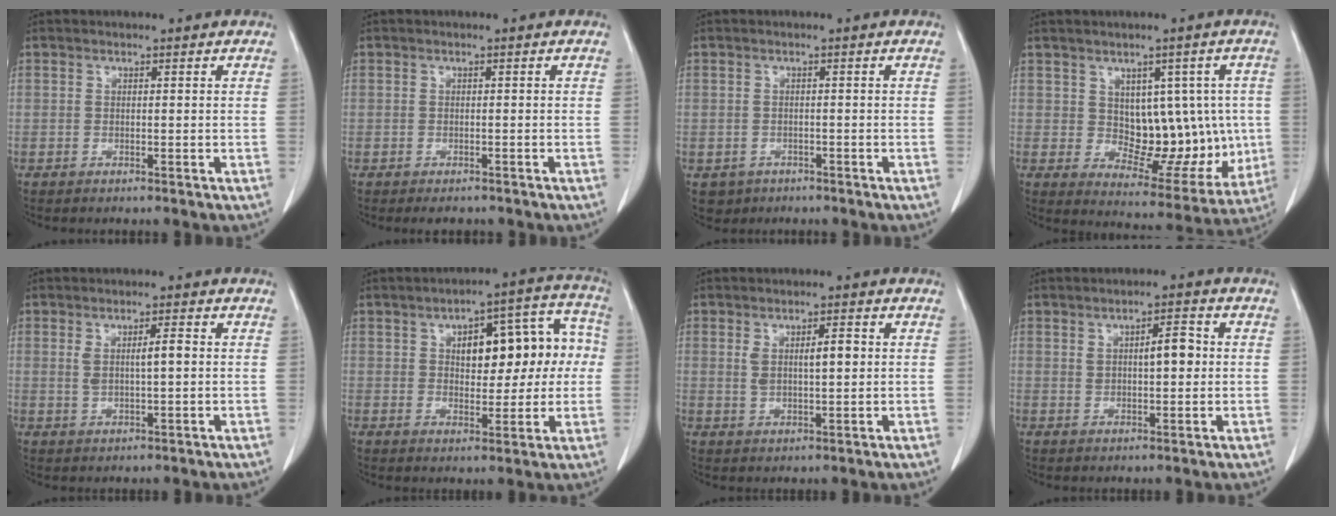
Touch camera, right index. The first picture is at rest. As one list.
[{"total": 2.0, "force": [-1.6, 1.0, 0.6], "torque": [-0.007, -0.001, -0.018]}, {"total": 2.4, "force": [-1.3, 2.0, 0.2], "torque": [-0.003, 0.003, -0.014]}, {"total": 11.6, "force": [0.9, 6.8, 9.4], "torque": [-0.099, 0.014, 0.037]}, {"total": 3.8, "force": [0.7, 0.7, 3.7], "torque": [-0.064, 0.007, 0.017]}, {"total": 13.4, "force": [1.9, 6.0, 11.9], "torque": [-0.150, 0.049, 0.035]}, {"total": 4.8, "force": [1.1, 1.5, 4.5], "torque": [-0.078, 0.009, 0.026]}, {"total": 4.6, "force": [1.0, 1.6, 4.3], "torque": [-0.067, 0.013, 0.020]}]